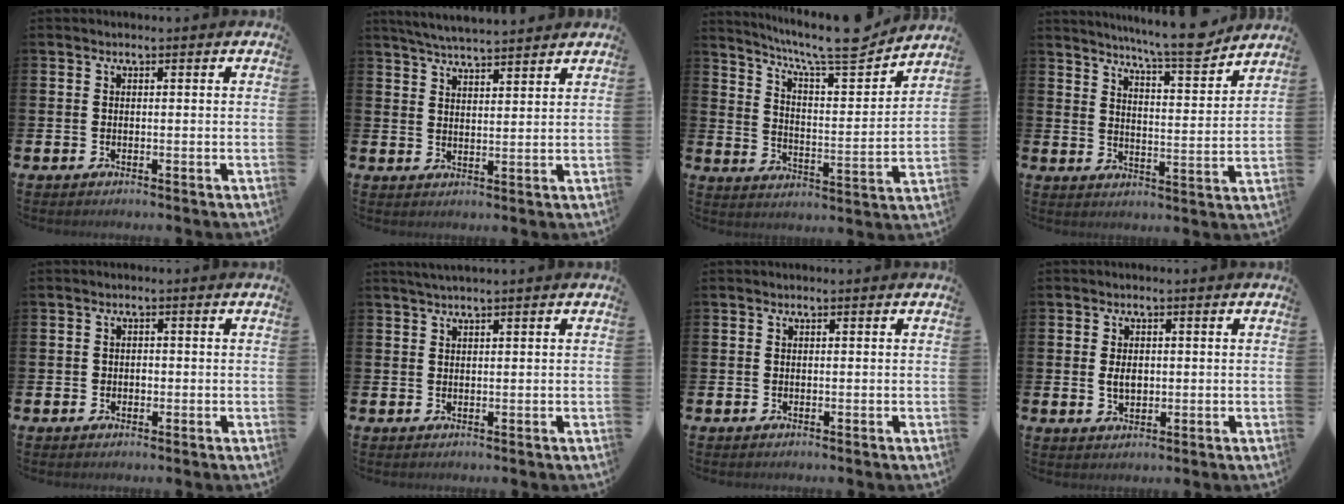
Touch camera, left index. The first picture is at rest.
{"total": 4.9, "force": [4.9, -0.1, 0.7], "torque": [-0.029, -0.021, 0.088]}
{"total": 9.6, "force": [8.6, 0.9, 4.1], "torque": [-0.095, -0.058, 0.147]}
{"total": 8.7, "force": [8.0, 0.2, 3.3], "torque": [-0.065, -0.053, 0.137]}
{"total": 1.1, "force": [-0.1, 1.0, 0.5], "torque": [0.001, 0.001, -0.007]}
{"total": 1.3, "force": [1.1, -0.1, 0.7], "torque": [-0.018, 0.004, 0.022]}
{"total": 0.0}
{"total": 2.6, "force": [0.2, 1.7, 1.9], "torque": [-0.019, 0.000, -0.003]}